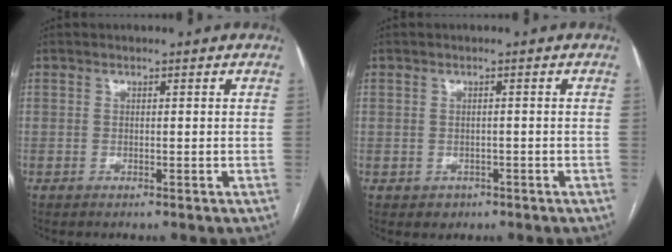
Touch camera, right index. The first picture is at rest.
{"total": 2.0, "force": [-0.9, 1.8, 0.3], "torque": [0.000, 0.005, -0.007]}